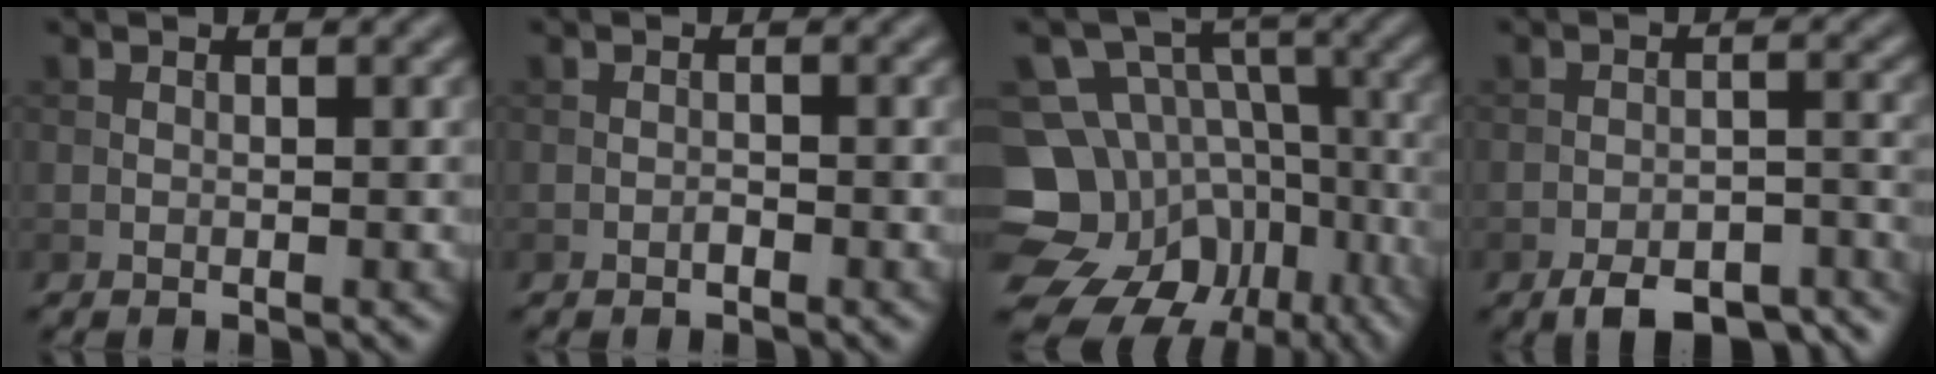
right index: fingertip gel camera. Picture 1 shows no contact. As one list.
[{"total": 0.5, "force": [-0.3, 0.2, 0.3], "torque": [-0.004, 0.001, -0.007]}, {"total": 15.7, "force": [-6.7, 12.8, 6.1], "torque": [-0.143, -0.010, -0.092]}, {"total": 7.9, "force": [-6.2, 3.0, 3.8], "torque": [-0.050, -0.008, -0.090]}]